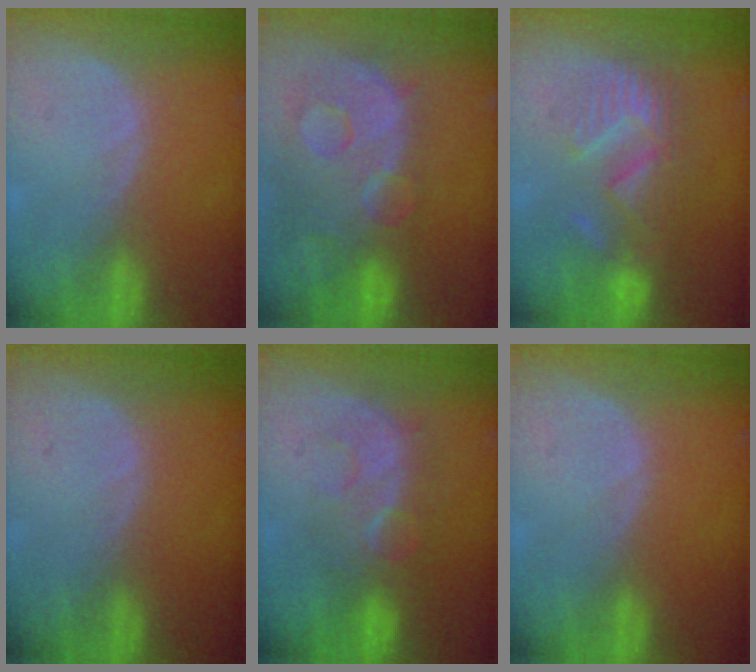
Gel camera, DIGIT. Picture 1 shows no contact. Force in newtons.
{"total": 13.7, "press": 11.1, "slide": 8.0}
{"total": 8.8, "press": 8.5, "slide": 2.0}
{"total": 0.0}
{"total": 8.1, "press": 7.4, "slide": 3.2}
{"total": 0.0}